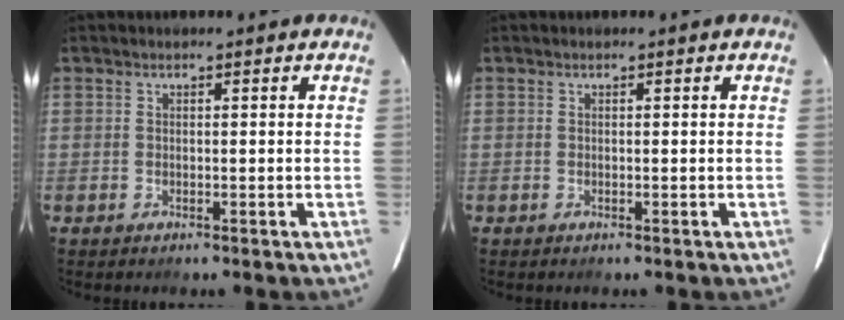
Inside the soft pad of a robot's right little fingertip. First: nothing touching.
{"total": 0.0}